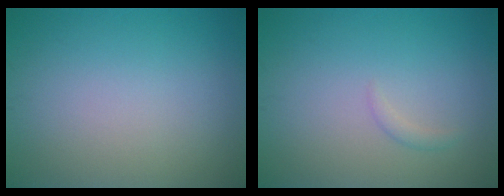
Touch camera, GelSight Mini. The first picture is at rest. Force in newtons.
{"total": 0.7, "press": 0.7, "slide": 0.1}